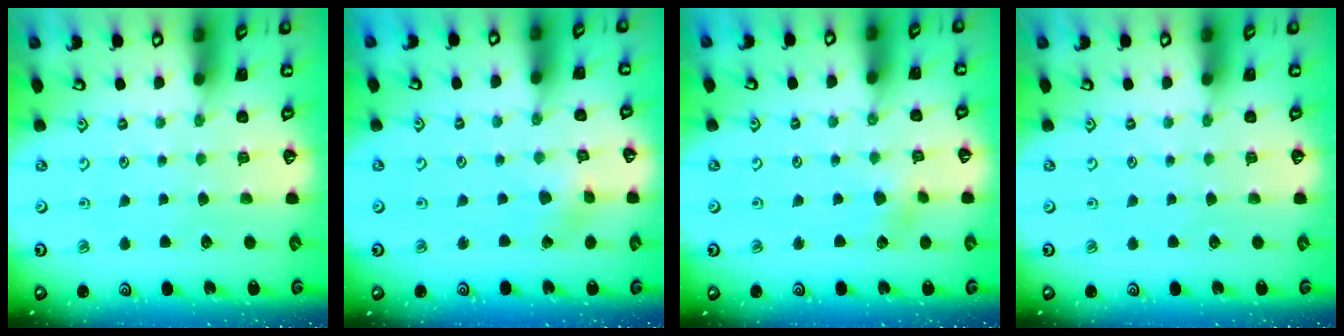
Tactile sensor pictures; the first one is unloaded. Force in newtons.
{"total": 2.2, "press": 2.2, "slide": 0.1}
{"total": 1.8, "press": 1.8, "slide": 0.3}
{"total": 0.0}